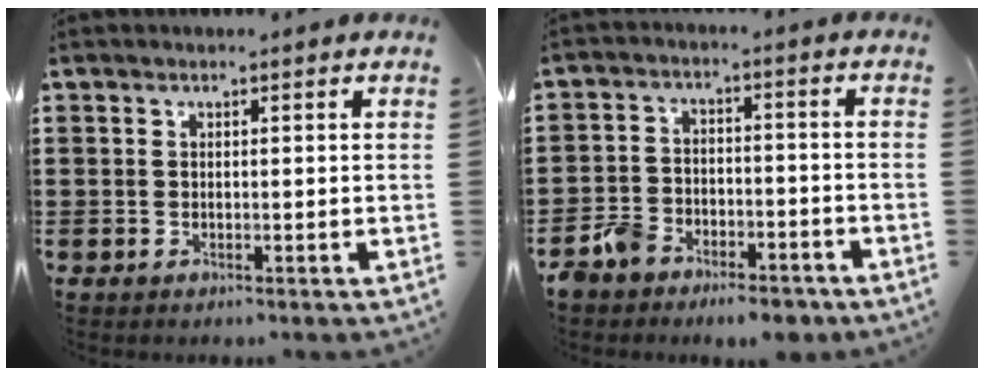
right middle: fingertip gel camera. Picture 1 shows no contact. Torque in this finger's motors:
{"motor_torque": [0.15, -0.35, 0.20, 0.10]}